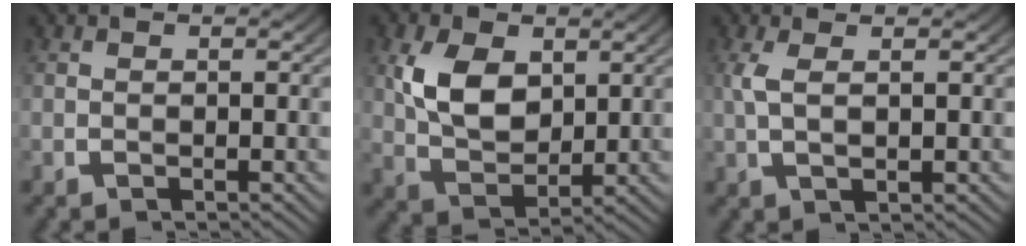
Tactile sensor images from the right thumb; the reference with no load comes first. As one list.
[{"total": 7.1, "force": [1.0, 4.8, 5.1], "torque": [-0.120, -0.034, 0.034]}, {"total": 2.5, "force": [0.9, 0.8, 2.2], "torque": [-0.054, -0.002, 0.024]}]